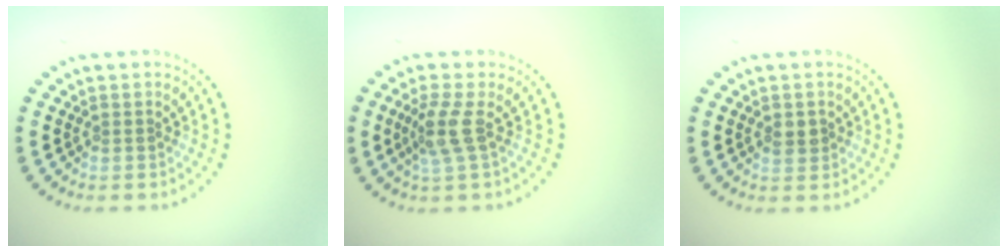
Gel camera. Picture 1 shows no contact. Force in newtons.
{"total": 2.5, "press": 1.9, "slide": 1.7}
{"total": 1.3, "press": 1.3, "slide": 0.3}